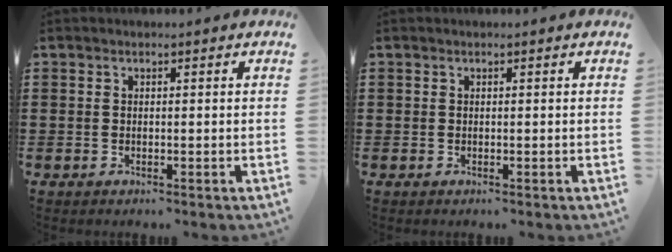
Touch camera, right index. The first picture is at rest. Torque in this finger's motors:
{"motor_torque": [-0.16, 0.22, 0.00, 0.00]}